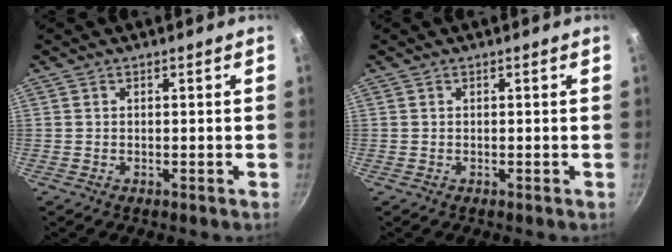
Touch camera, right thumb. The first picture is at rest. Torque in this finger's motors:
{"motor_torque": [0.00, 0.00, 0.01, 0.00, 0.00]}